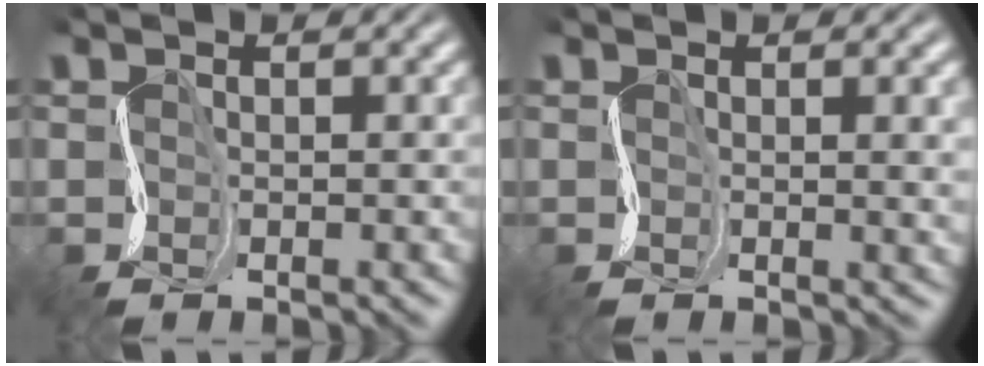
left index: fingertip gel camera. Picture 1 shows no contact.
{"total": 4.0, "force": [0.4, 1.7, 3.6], "torque": [-0.030, 0.001, 0.008]}